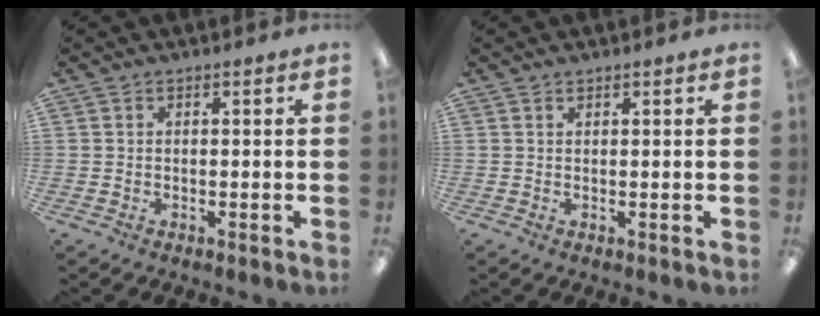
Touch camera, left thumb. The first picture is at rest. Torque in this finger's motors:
{"motor_torque": [-0.23, -0.07, -0.37, 0.08, -0.03]}